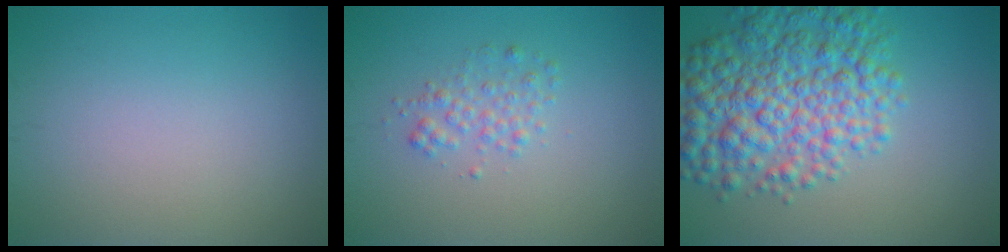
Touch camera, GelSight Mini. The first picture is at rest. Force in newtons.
{"total": 1.7, "press": 1.7, "slide": 0.0}
{"total": 8.7, "press": 8.7, "slide": 0.3}